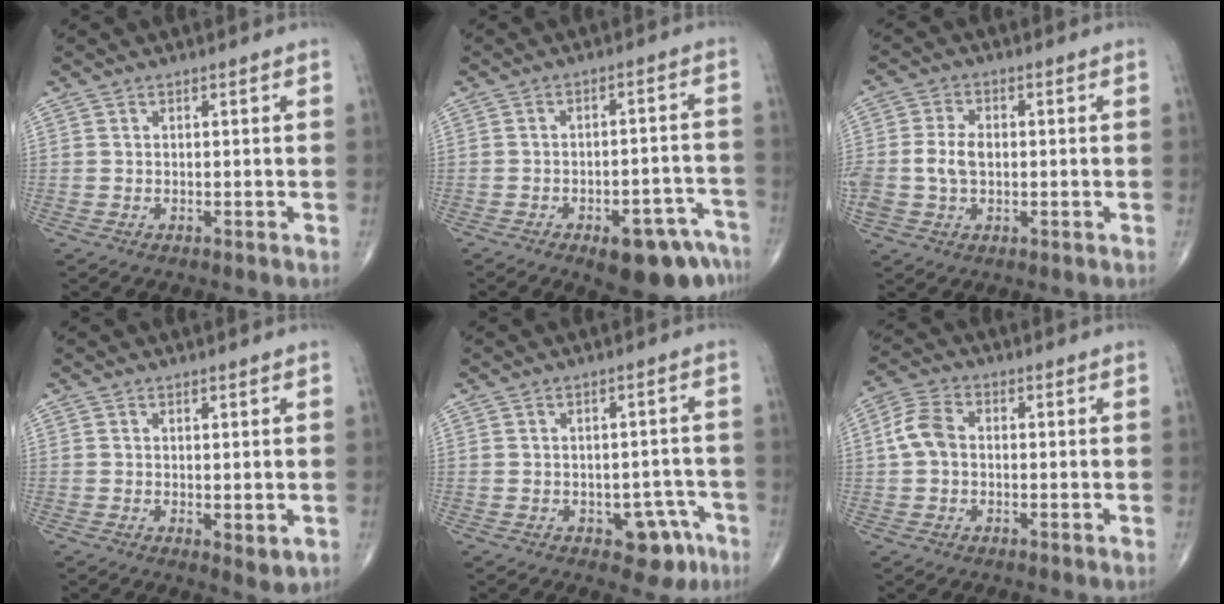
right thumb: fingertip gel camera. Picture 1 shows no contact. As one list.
[{"total": 11.9, "force": [-7.7, 4.8, 7.7], "torque": [-0.068, 0.056, -0.099]}, {"total": 6.7, "force": [-0.3, 4.6, 4.9], "torque": [-0.109, 0.011, -0.003]}, {"total": 2.8, "force": [-0.2, 1.0, 2.6], "torque": [-0.034, -0.012, 0.000]}, {"total": 6.2, "force": [-3.0, 3.9, 3.8], "torque": [-0.015, 0.023, -0.033]}, {"total": 5.8, "force": [0.1, 4.2, 4.0], "torque": [-0.082, 0.017, -0.005]}]